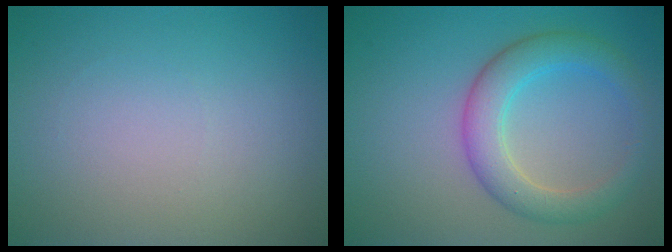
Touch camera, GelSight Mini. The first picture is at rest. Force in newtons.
{"total": 4.5, "press": 4.5, "slide": 0.1}